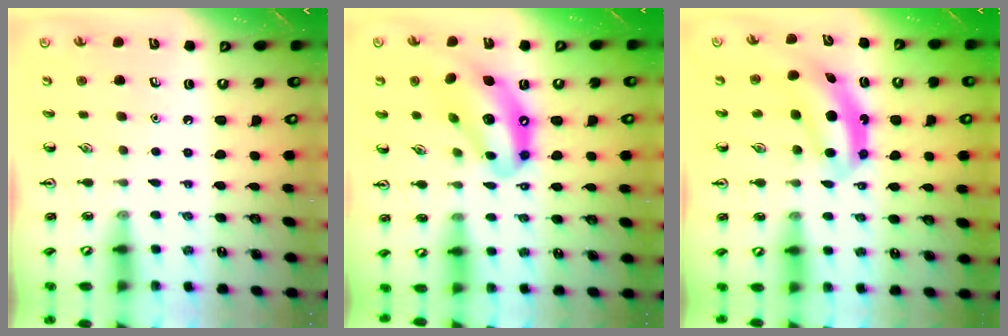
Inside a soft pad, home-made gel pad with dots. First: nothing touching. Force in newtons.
{"total": 13.9, "press": 13.0, "slide": 4.8}
{"total": 5.9, "press": 5.7, "slide": 1.6}